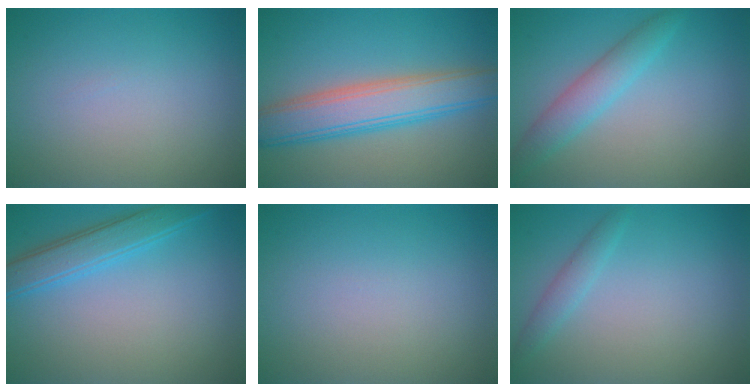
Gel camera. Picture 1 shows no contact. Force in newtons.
{"total": 6.5, "press": 6.5, "slide": 0.1}
{"total": 3.1, "press": 3.1, "slide": 0.1}
{"total": 3.4, "press": 3.4, "slide": 0.2}
{"total": 0.0}
{"total": 1.5, "press": 1.5, "slide": 0.1}